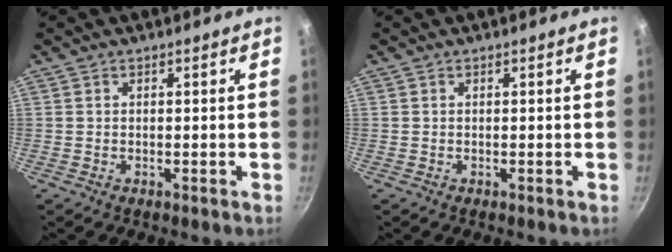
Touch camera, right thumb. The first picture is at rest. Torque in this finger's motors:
{"motor_torque": [-0.03, -0.12, 0.32, -0.12, -0.02]}